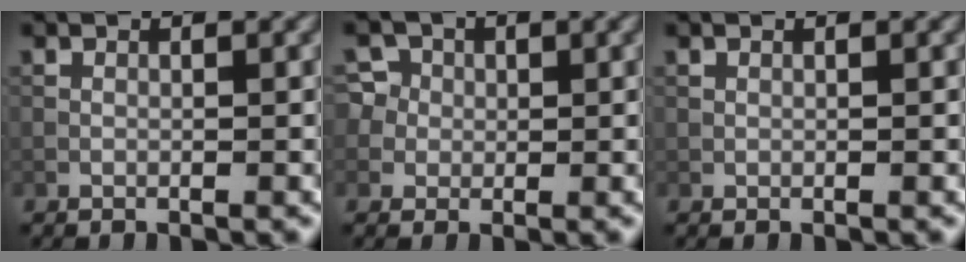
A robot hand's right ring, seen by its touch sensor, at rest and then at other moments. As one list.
[{"total": 5.7, "force": [1.4, 5.2, 1.8], "torque": [-0.036, 0.041, 0.008]}, {"total": 0.0}]